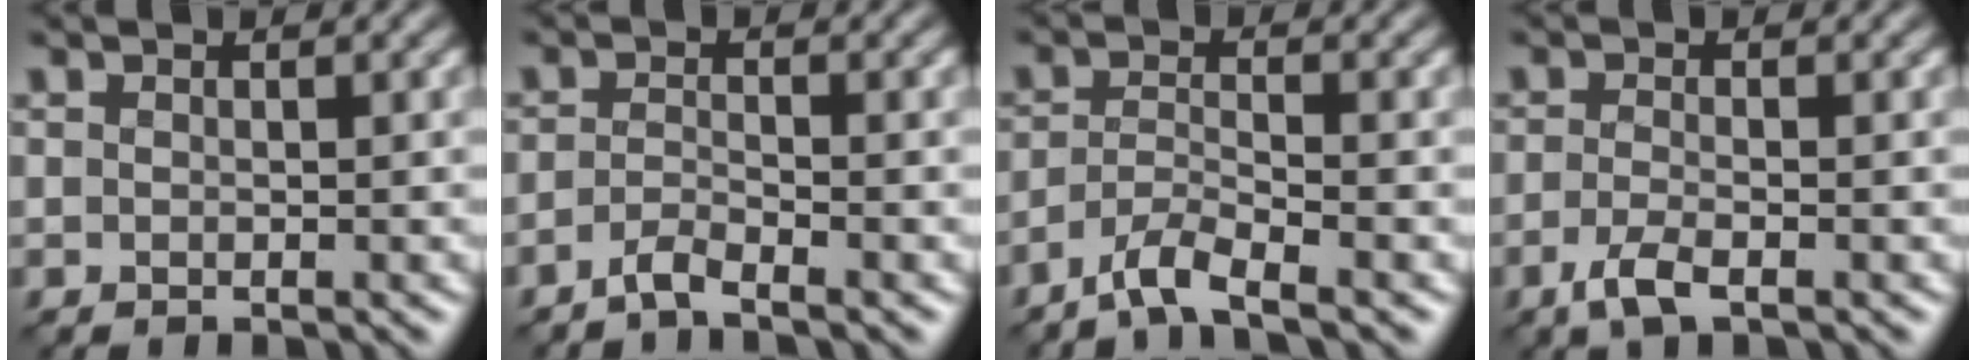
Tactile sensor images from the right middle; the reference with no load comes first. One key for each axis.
{"total": 1.5, "fx": -1.2, "fy": 0.2, "fz": 0.9, "tx": -0.017, "ty": 0.004, "tz": -0.034}
{"total": 3.2, "fx": -2.5, "fy": 0.4, "fz": 1.9, "tx": -0.037, "ty": 0.005, "tz": -0.059}
{"total": 2.1, "fx": -1.2, "fy": 0.7, "fz": 1.6, "tx": -0.037, "ty": -0.001, "tz": -0.030}